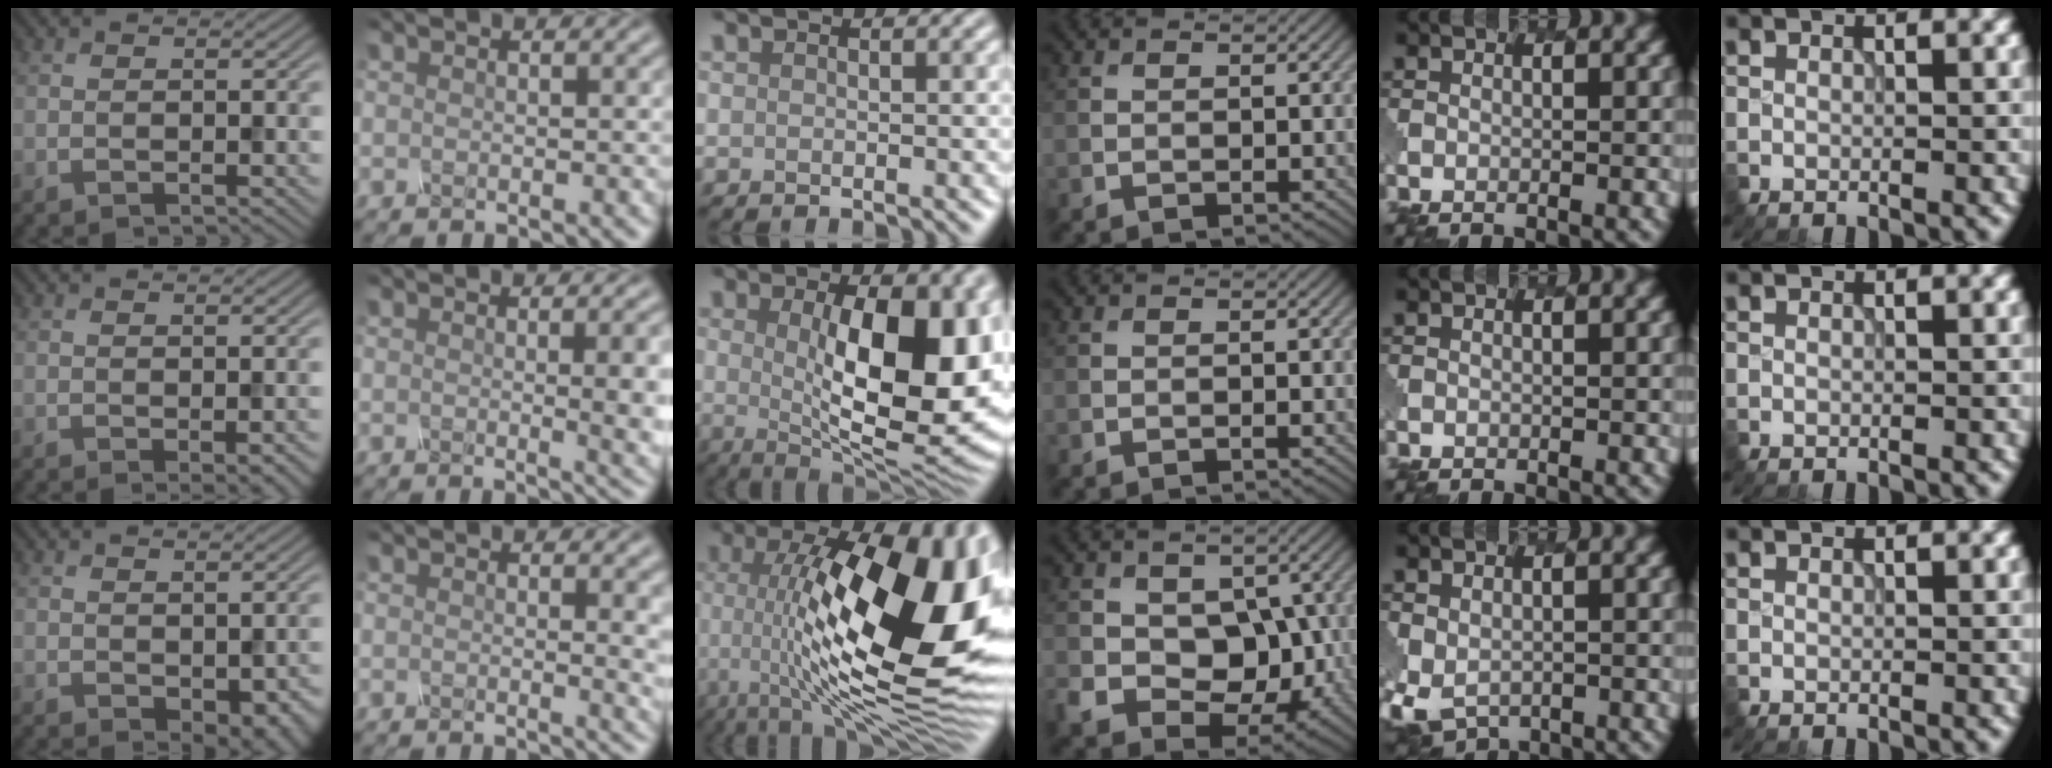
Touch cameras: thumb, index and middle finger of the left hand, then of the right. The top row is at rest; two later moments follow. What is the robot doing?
{"motion": "screw", "object": "spray bottle"}